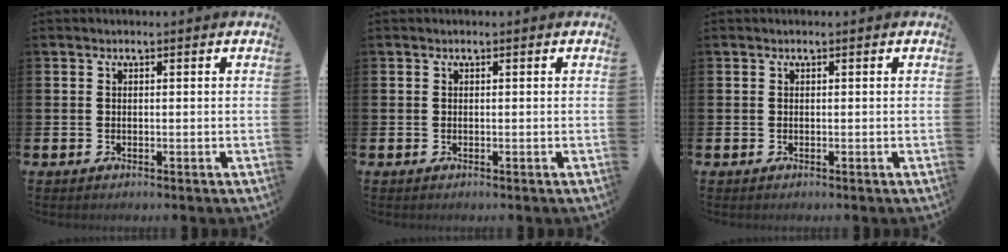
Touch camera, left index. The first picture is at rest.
{"total": 0.0}
{"total": 0.0}